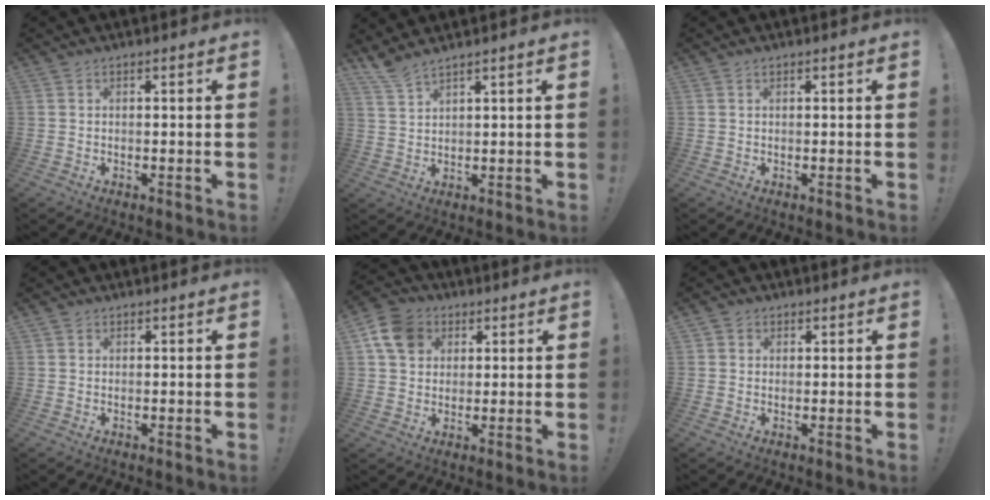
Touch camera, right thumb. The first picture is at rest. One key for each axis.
{"total": 4.6, "fx": 4.1, "fy": 0.4, "fz": 2.1, "tx": -0.046, "ty": -0.025, "tz": 0.075}
{"total": 0.0}
{"total": 0.7, "fx": 0.3, "fy": 0.6, "fz": -0.1, "tx": 0.004, "ty": 0.000, "tz": 0.006}
{"total": 10.8, "fx": 3.9, "fy": 8.7, "fz": 5.1, "tx": -0.095, "ty": -0.005, "tz": 0.081}
{"total": 1.8, "fx": 0.5, "fy": 1.6, "fz": 0.4, "tx": -0.007, "ty": 0.002, "tz": 0.009}